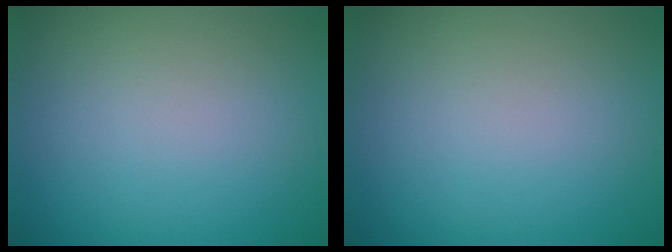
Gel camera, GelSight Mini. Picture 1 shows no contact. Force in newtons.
{"total": 0.0}